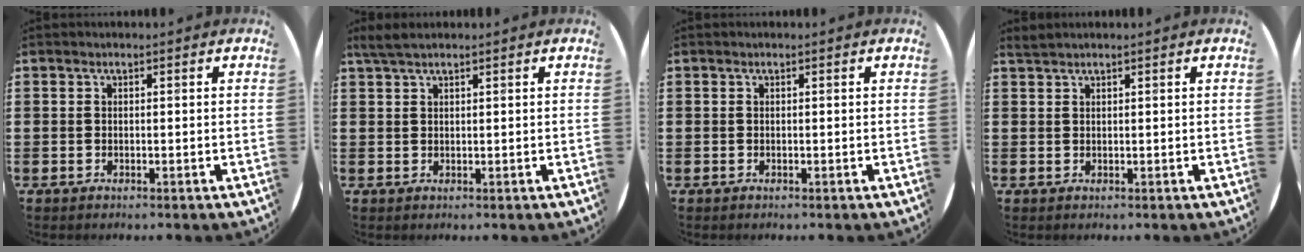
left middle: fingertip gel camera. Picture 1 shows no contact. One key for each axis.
{"total": 2.0, "fx": 1.7, "fy": 0.2, "fz": 1.1, "tx": -0.023, "ty": 0.004, "tz": 0.030}
{"total": 0.0}
{"total": 0.8, "fx": 0.8, "fy": -0.1, "fz": 0.0, "tx": -0.001, "ty": -0.001, "tz": 0.016}